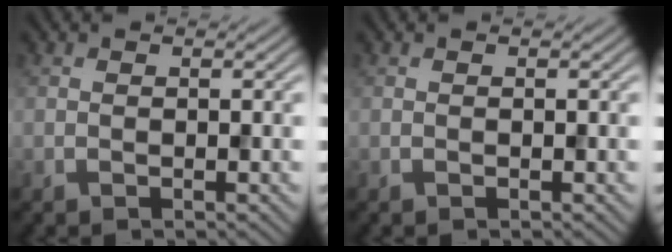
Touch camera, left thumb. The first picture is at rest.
{"total": 0.0}